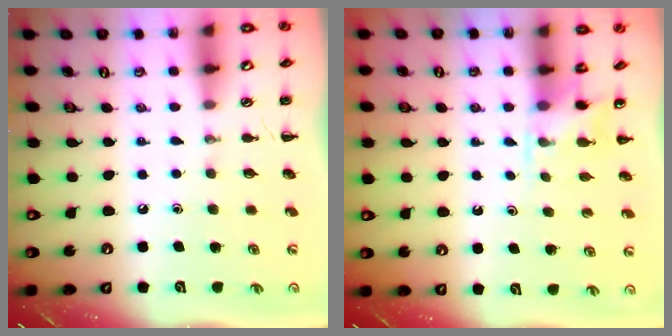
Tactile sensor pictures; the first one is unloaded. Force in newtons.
{"total": 5.1, "press": 4.9, "slide": 1.5}